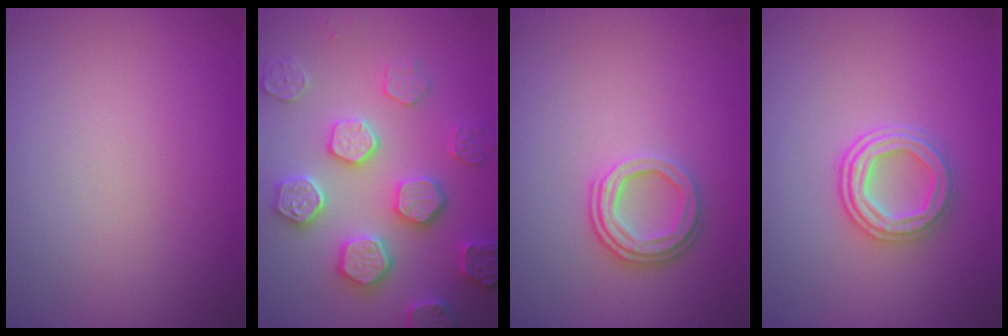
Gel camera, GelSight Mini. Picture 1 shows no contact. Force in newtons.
{"total": 5.1, "press": 5.0, "slide": 1.1}
{"total": 3.1, "press": 2.5, "slide": 1.9}
{"total": 3.5, "press": 3.1, "slide": 1.7}